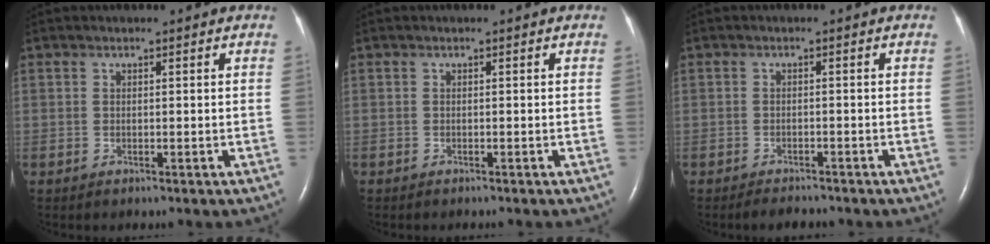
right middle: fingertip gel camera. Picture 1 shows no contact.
{"total": 0.7, "force": [-0.6, 0.1, 0.3], "torque": [-0.006, -0.001, -0.009]}
{"total": 2.4, "force": [-2.2, 0.7, 0.7], "torque": [-0.019, -0.006, -0.030]}